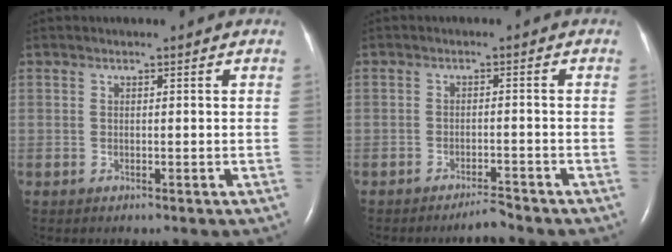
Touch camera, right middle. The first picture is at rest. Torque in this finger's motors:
{"motor_torque": [0.10, -0.10, 0.01, 0.02]}